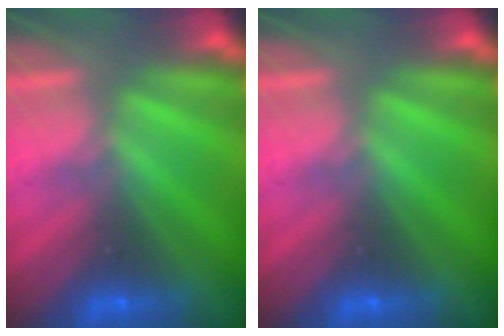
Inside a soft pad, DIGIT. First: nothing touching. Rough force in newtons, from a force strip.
{"total": 0.0}